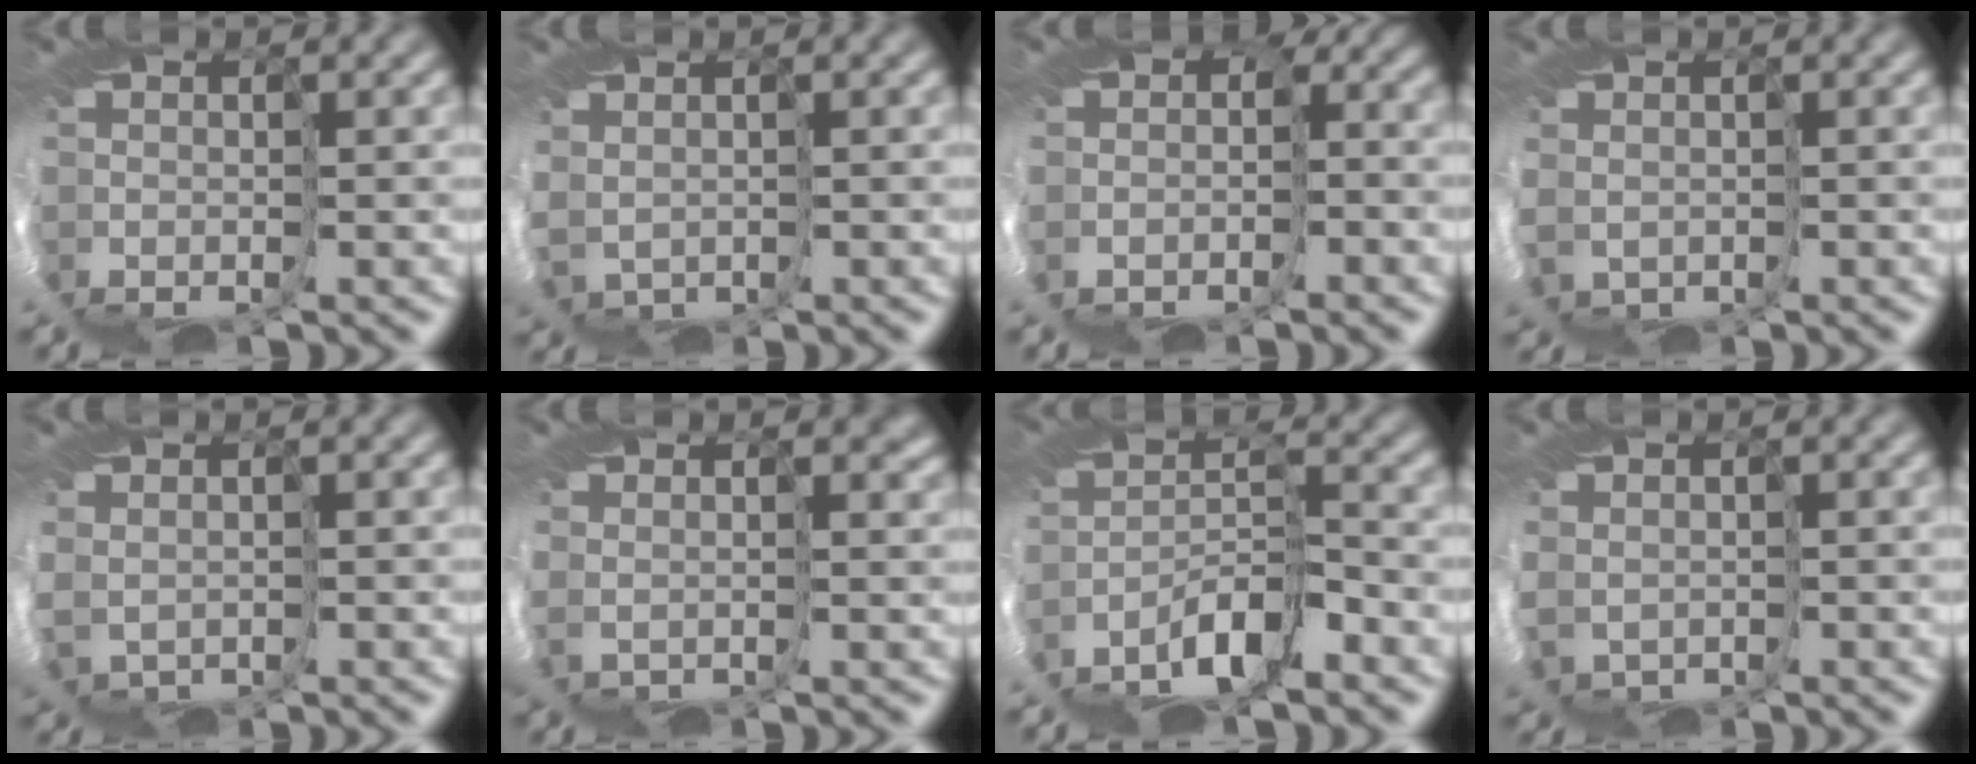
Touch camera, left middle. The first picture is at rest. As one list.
[{"total": 4.2, "force": [1.5, 3.5, 1.6], "torque": [-0.068, -0.015, 0.018]}, {"total": 2.2, "force": [-1.0, 1.2, 1.5], "torque": [-0.040, -0.003, 0.013]}, {"total": 3.9, "force": [0.2, 3.7, 1.4], "torque": [-0.067, -0.012, 0.001]}, {"total": 3.6, "force": [1.4, 3.0, 1.4], "torque": [-0.060, -0.010, 0.015]}, {"total": 3.4, "force": [3.0, 0.5, 1.5], "torque": [-0.025, -0.004, 0.063]}, {"total": 4.3, "force": [-2.7, -3.2, 0.6], "torque": [-0.013, -0.011, -0.031]}, {"total": 5.3, "force": [0.1, 4.9, 2.0], "torque": [-0.083, -0.019, -0.001]}]